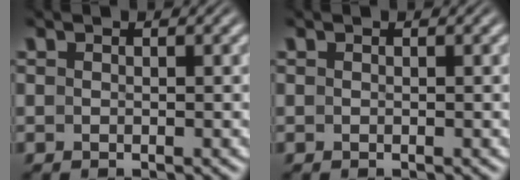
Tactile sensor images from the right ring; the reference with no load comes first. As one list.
[{"total": 0.0}]